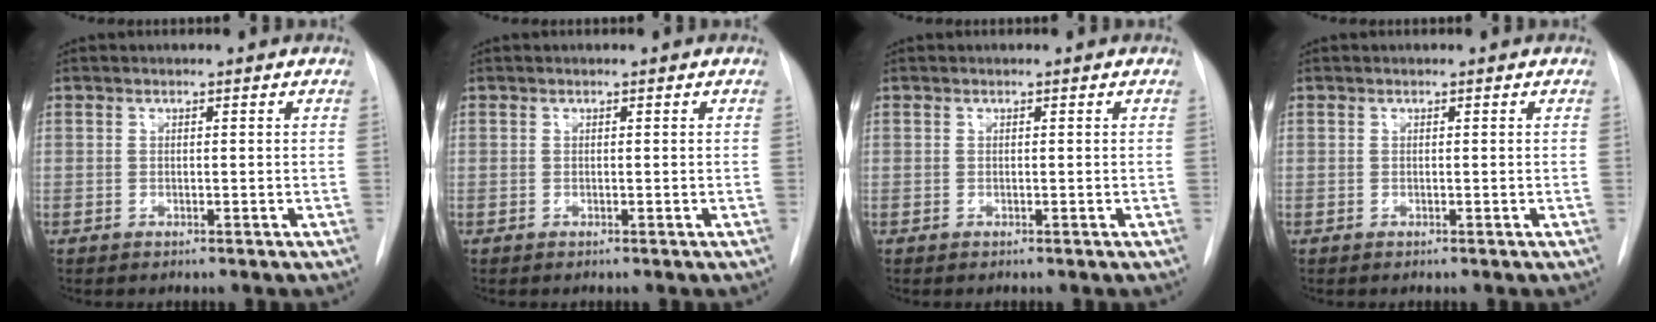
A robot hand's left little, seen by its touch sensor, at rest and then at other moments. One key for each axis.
{"total": 0.0}
{"total": 0.0}
{"total": 0.0}